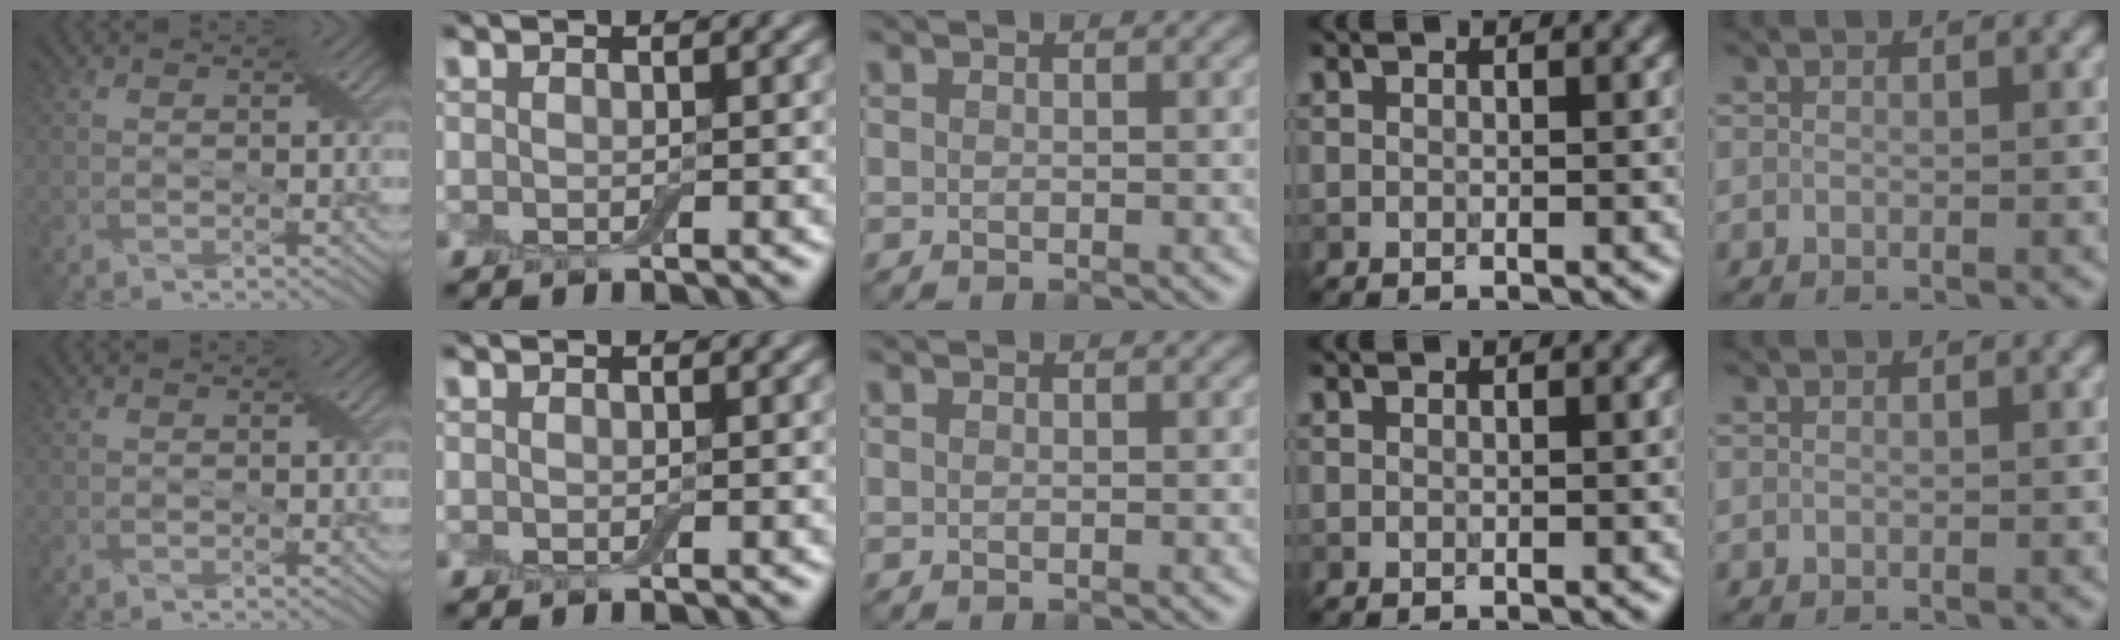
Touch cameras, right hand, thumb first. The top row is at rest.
{}